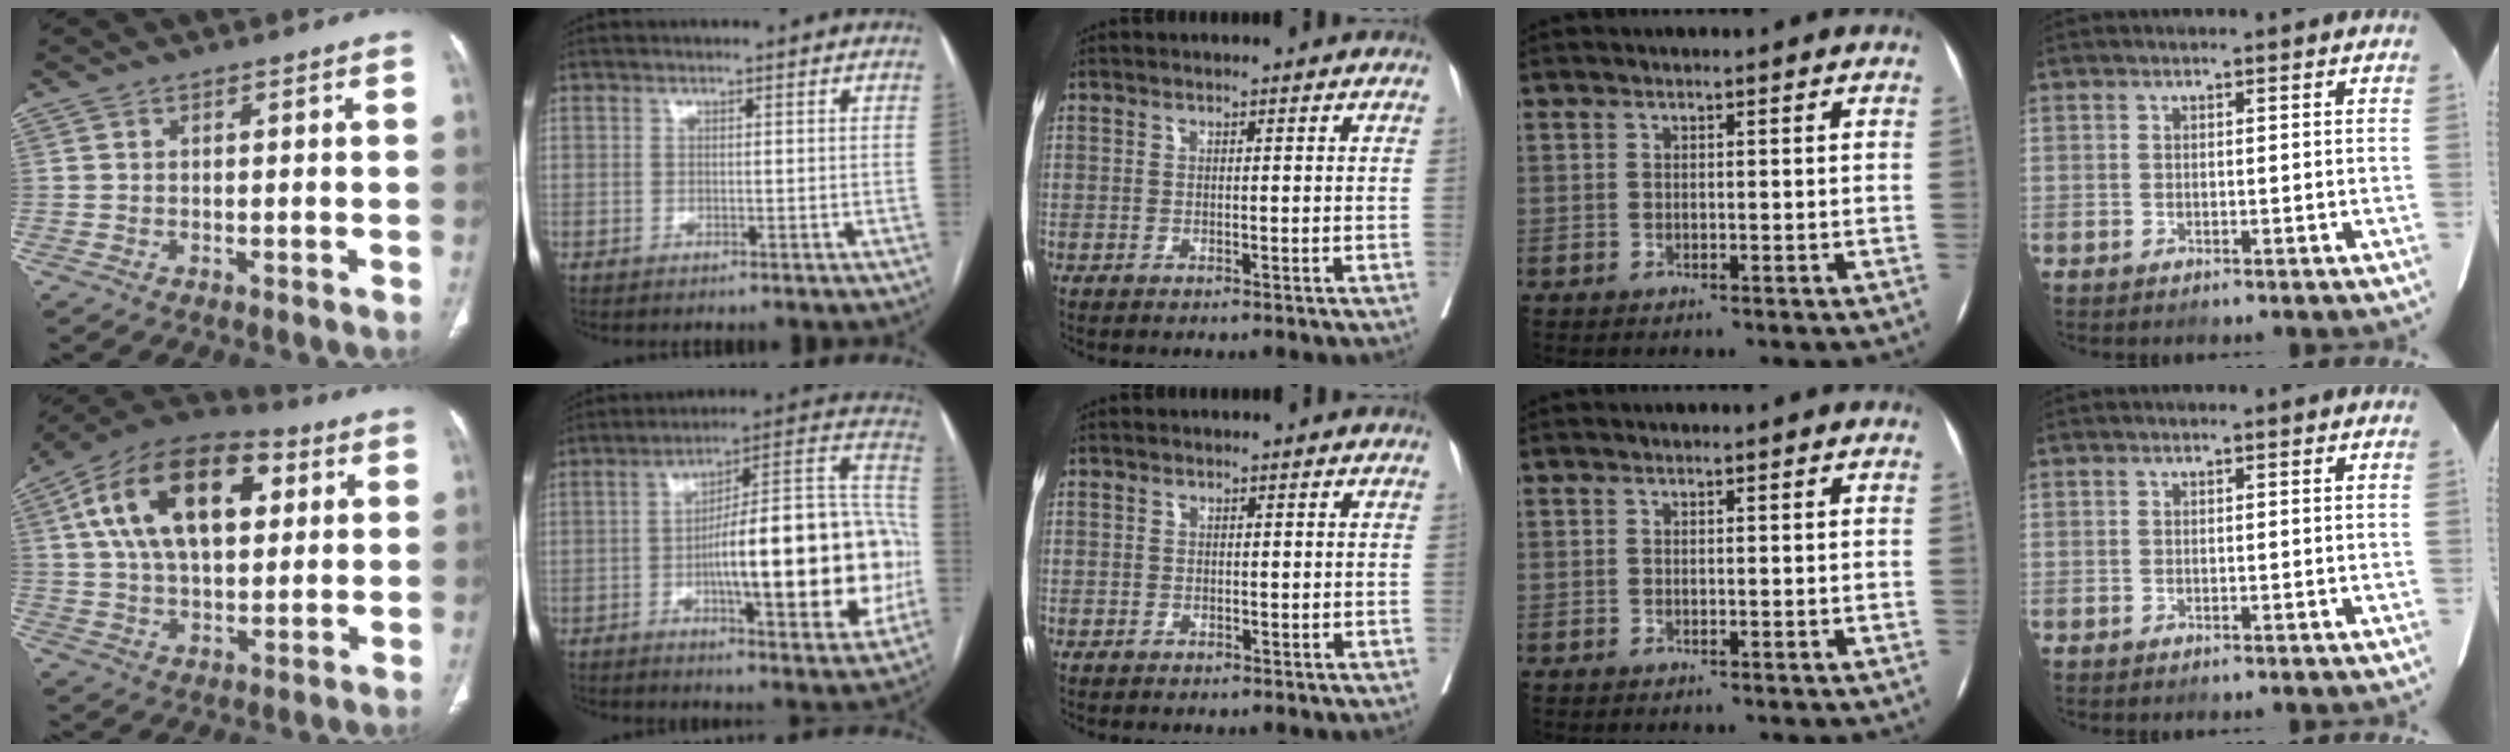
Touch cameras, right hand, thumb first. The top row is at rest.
{"thumb": {"total": 22.7, "force": [6.6, 12.4, 17.8], "torque": [-0.292, 0.010, 0.105]}, "index": {"total": 25.5, "force": [-4.3, 5.6, 24.5], "torque": [-0.296, 0.032, -0.054]}, "middle": {"total": 0.7, "force": [-0.2, 0.7, -0.1], "torque": [0.003, 0.006, -0.007]}}